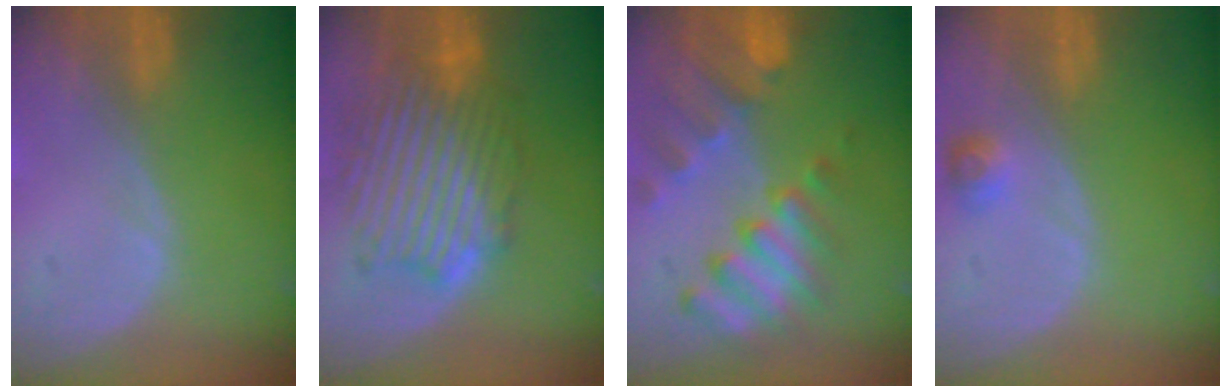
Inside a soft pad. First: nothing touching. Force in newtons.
{"total": 10.4, "press": 10.4, "slide": 0.5}
{"total": 10.3, "press": 9.0, "slide": 5.2}
{"total": 2.4, "press": 2.2, "slide": 0.9}